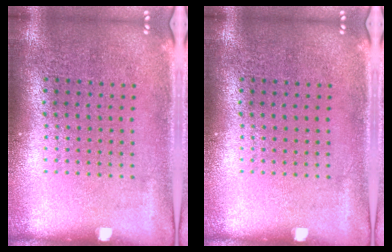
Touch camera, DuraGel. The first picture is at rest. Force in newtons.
{"total": 0.0}